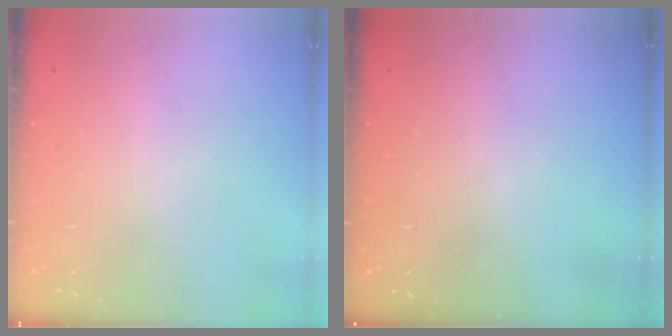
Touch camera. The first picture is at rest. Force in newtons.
{"total": 3.1, "press": 3.1, "slide": 0.1}